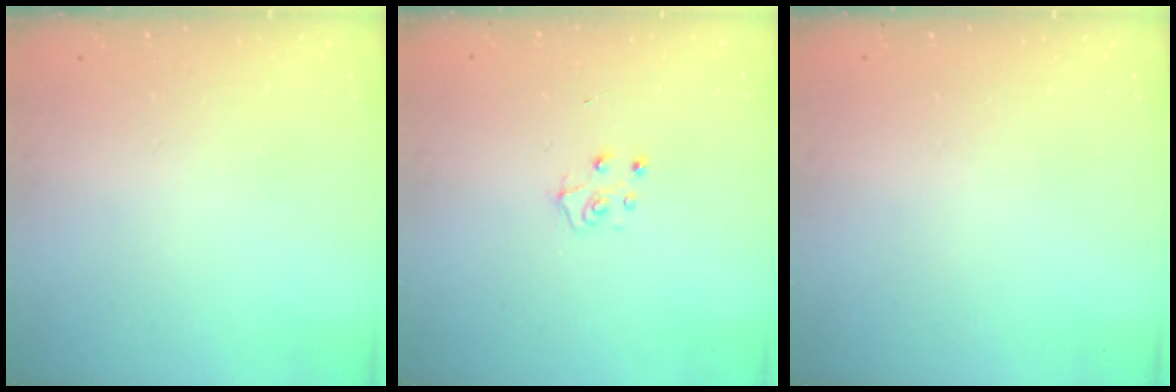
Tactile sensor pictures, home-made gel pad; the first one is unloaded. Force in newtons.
{"total": 5.7, "press": 5.7, "slide": 0.5}
{"total": 0.0}